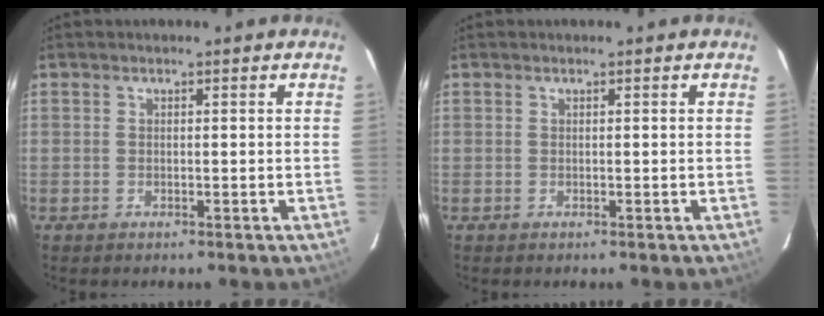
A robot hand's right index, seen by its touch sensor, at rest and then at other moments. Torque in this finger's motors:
{"motor_torque": [0.05, 0.00, -0.02, 0.00]}